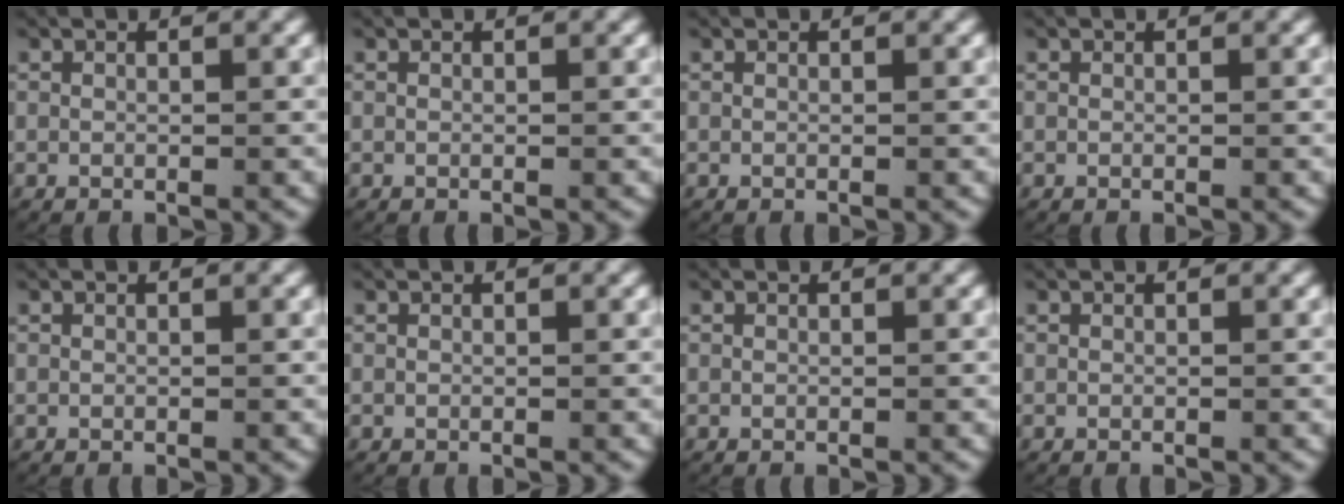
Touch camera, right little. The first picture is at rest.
{"total": 0.0}
{"total": 0.0}
{"total": 0.0}
{"total": 0.0}
{"total": 0.0}
{"total": 0.0}
{"total": 0.0}